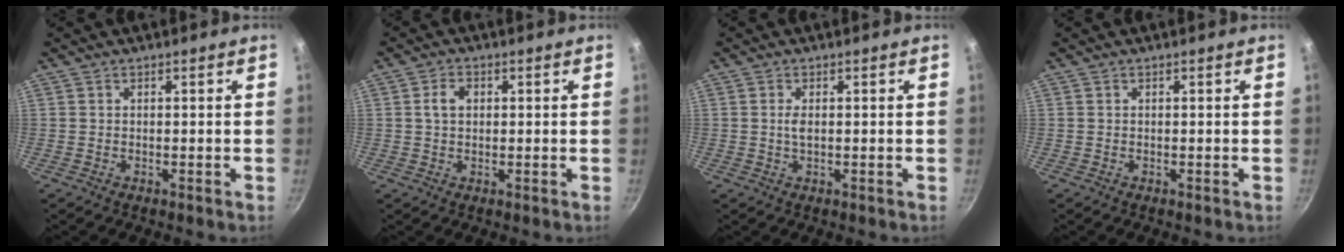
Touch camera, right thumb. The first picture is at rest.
{"total": 3.3, "force": [0.6, 2.4, 2.2], "torque": [-0.030, 0.004, 0.009]}
{"total": 1.7, "force": [0.2, 0.8, 1.6], "torque": [-0.033, 0.000, 0.003]}
{"total": 0.0}